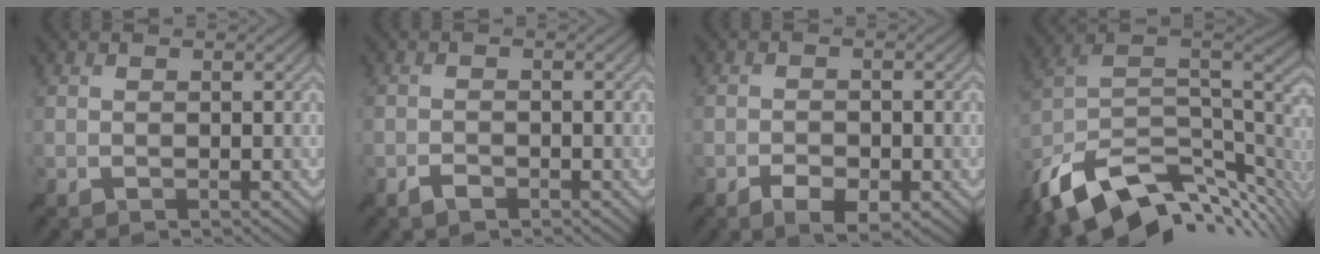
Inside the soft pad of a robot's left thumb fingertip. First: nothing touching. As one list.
[{"total": 1.3, "force": [-1.1, 0.5, 0.4], "torque": [-0.004, -0.001, -0.023]}, {"total": 3.4, "force": [-2.2, 1.4, 2.3], "torque": [-0.036, -0.005, -0.035]}, {"total": 15.1, "force": [-7.8, 7.7, 10.4], "torque": [-0.227, -0.023, -0.131]}]